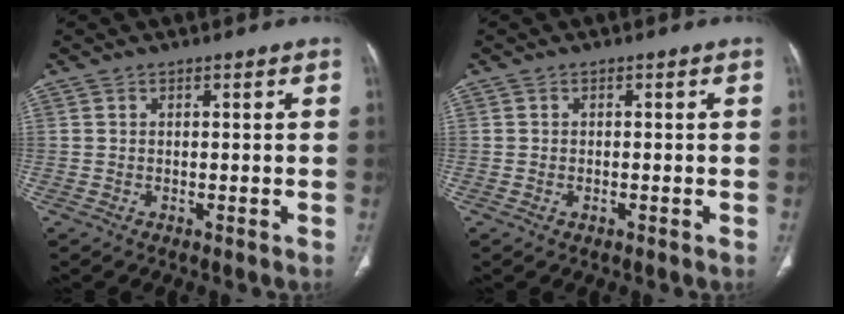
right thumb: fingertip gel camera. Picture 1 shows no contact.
{"total": 0.8, "force": [-0.3, 0.5, 0.6], "torque": [-0.013, 0.004, -0.003]}